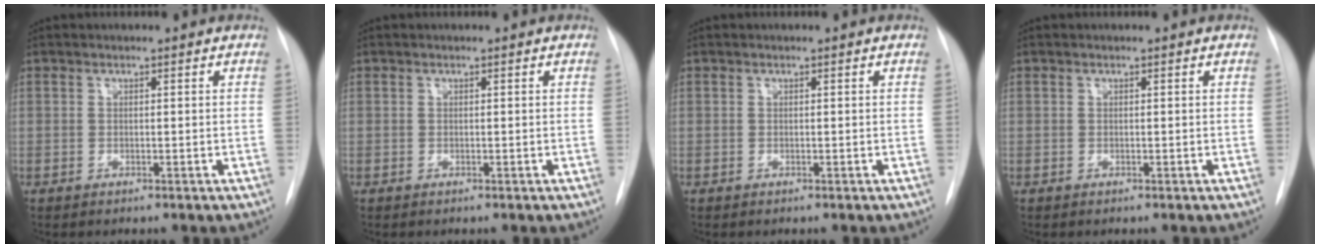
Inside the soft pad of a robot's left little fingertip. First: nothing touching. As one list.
[{"total": 0.0}, {"total": 0.0}, {"total": 0.0}]